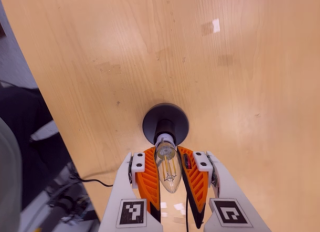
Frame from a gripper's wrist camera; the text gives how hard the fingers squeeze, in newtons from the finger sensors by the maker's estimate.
{"total": 20.3, "left": 20.1, "right": 20.5}